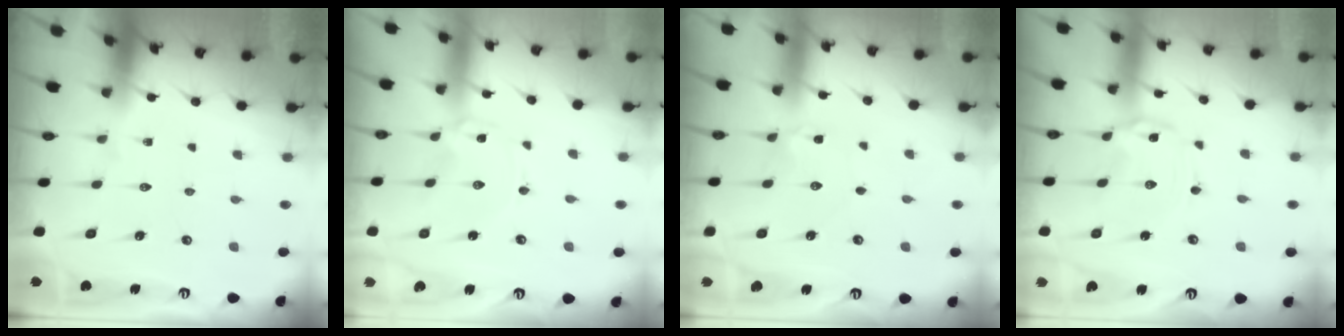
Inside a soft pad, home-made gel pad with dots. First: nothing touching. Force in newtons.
{"total": 0.0}
{"total": 2.8, "press": 2.8, "slide": 0.3}
{"total": 1.7, "press": 1.7, "slide": 0.2}